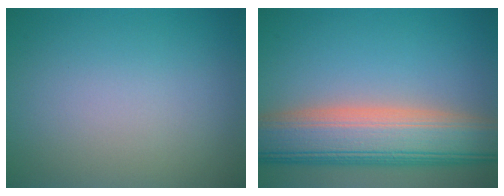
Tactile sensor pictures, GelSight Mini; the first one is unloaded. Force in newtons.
{"total": 10.3, "press": 10.2, "slide": 1.2}